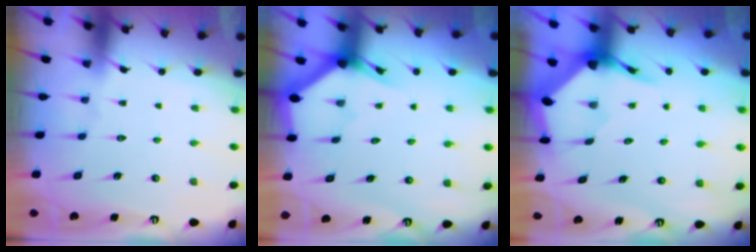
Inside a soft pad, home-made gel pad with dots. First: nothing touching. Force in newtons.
{"total": 3.0, "press": 3.0, "slide": 0.1}
{"total": 3.9, "press": 3.9, "slide": 0.5}